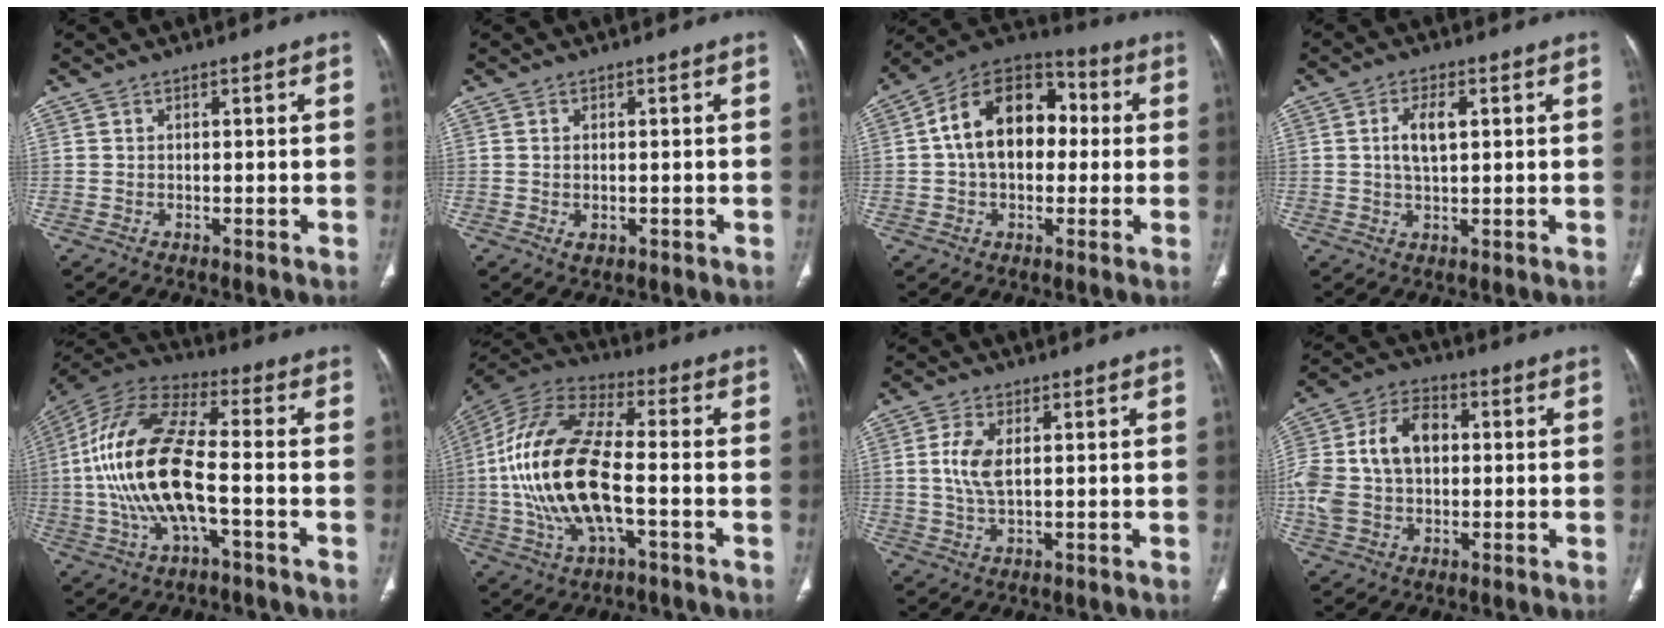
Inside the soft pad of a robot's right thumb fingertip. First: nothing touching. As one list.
[{"total": 1.7, "force": [-0.4, 1.1, 1.3], "torque": [-0.026, -0.001, -0.001]}, {"total": 17.2, "force": [1.7, 11.6, 12.5], "torque": [-0.171, 0.040, 0.016]}, {"total": 5.0, "force": [1.1, 2.4, 4.3], "torque": [-0.083, 0.001, 0.020]}, {"total": 19.3, "force": [-2.6, 7.5, 17.6], "torque": [-0.369, 0.033, -0.048]}, {"total": 20.9, "force": [-2.7, 9.1, 18.6], "torque": [-0.393, 0.026, -0.049]}, {"total": 5.4, "force": [0.9, 2.6, 4.7], "torque": [-0.109, -0.002, 0.018]}, {"total": 15.2, "force": [0.7, 10.4, 11.1], "torque": [-0.218, 0.032, 0.009]}]